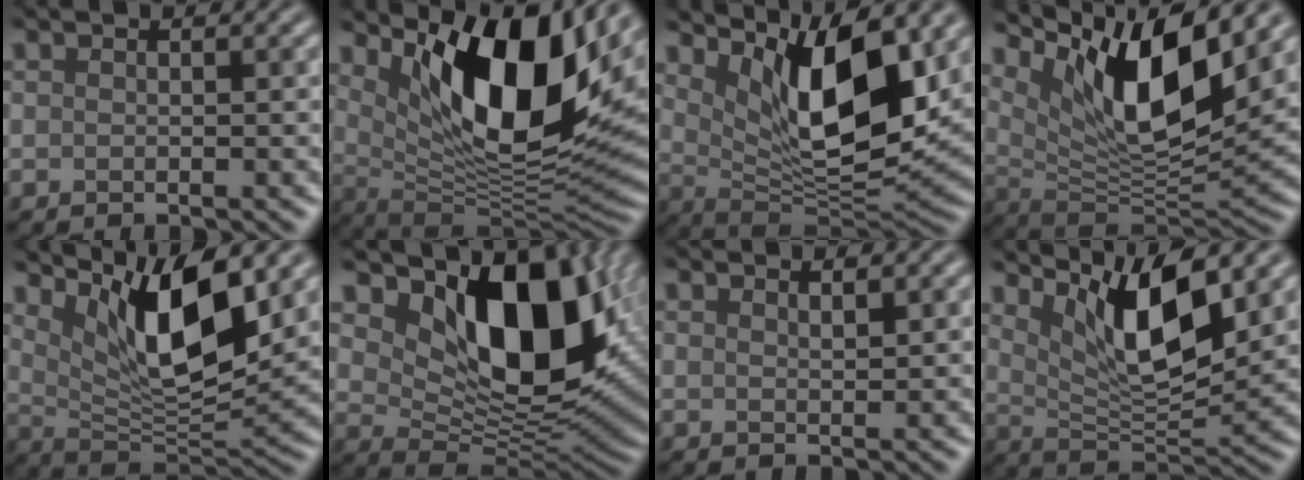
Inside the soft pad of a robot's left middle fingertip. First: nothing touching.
{"total": 13.2, "force": [5.0, 5.4, 10.9], "torque": [-0.166, -0.014, 0.091]}
{"total": 10.4, "force": [4.0, 3.9, 8.8], "torque": [-0.143, -0.019, 0.074]}
{"total": 11.4, "force": [5.4, 3.7, 9.4], "torque": [-0.157, -0.015, 0.106]}
{"total": 9.4, "force": [4.5, 2.9, 7.7], "torque": [-0.132, -0.019, 0.085]}
{"total": 12.0, "force": [4.3, 6.7, 9.0], "torque": [-0.140, -0.022, 0.083]}
{"total": 0.8, "force": [0.8, 0.2, 0.3], "torque": [-0.003, -0.002, 0.012]}
{"total": 8.2, "force": [4.2, 2.5, 6.6], "torque": [-0.117, -0.017, 0.077]}